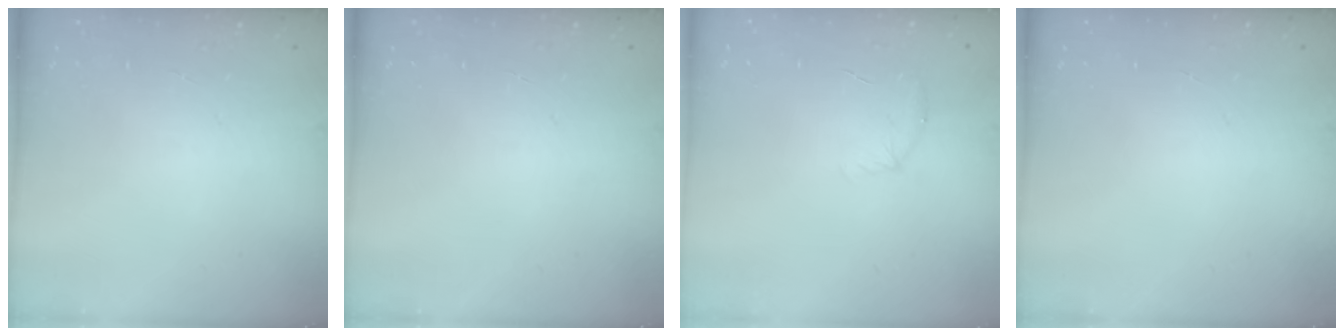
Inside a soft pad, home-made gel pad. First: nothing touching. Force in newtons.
{"total": 0.0}
{"total": 6.2, "press": 6.1, "slide": 1.3}
{"total": 0.0}